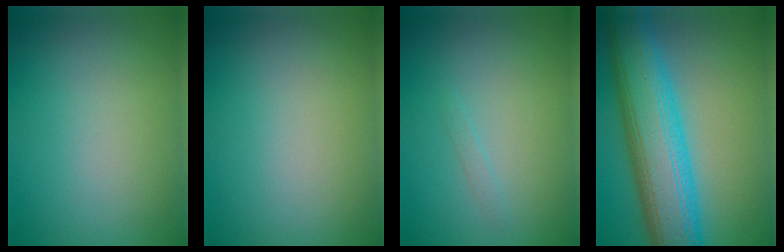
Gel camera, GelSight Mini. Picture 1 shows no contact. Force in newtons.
{"total": 0.0}
{"total": 0.5, "press": 0.5, "slide": 0.1}
{"total": 11.1, "press": 11.1, "slide": 0.1}